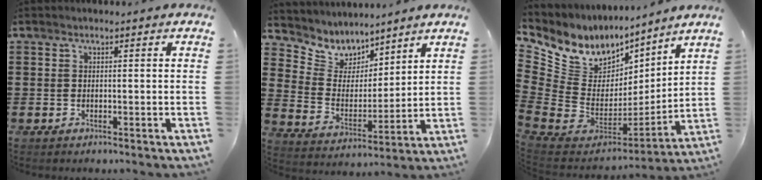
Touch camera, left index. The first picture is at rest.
{"total": 6.2, "force": [5.4, 3.2, 0.0], "torque": [-0.045, -0.044, 0.097]}
{"total": 8.5, "force": [5.5, 6.1, 2.3], "torque": [-0.103, -0.053, 0.100]}